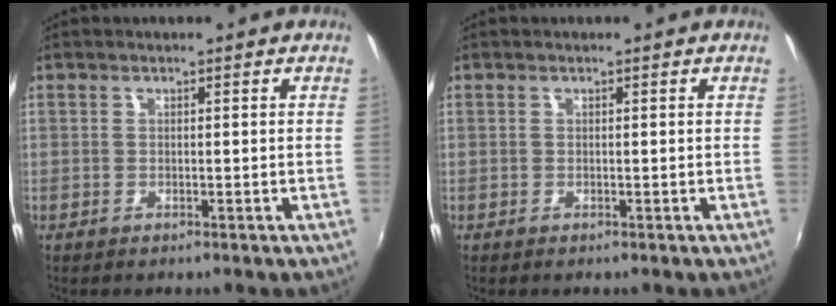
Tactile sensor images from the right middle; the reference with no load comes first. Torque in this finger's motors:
{"motor_torque": [0.15, -0.22, 0.00, 0.00]}